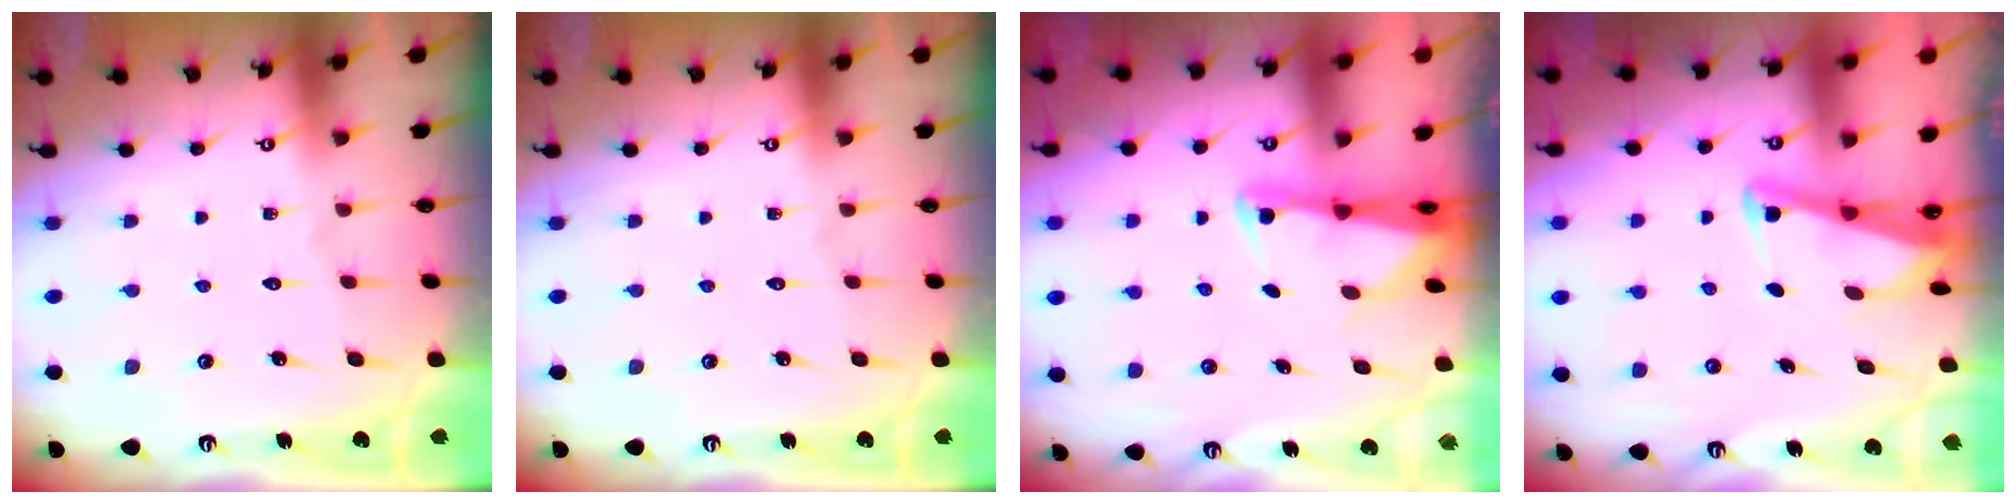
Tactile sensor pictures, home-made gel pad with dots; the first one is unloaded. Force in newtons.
{"total": 0.0}
{"total": 2.5, "press": 2.4, "slide": 0.5}
{"total": 2.7, "press": 2.7, "slide": 0.4}